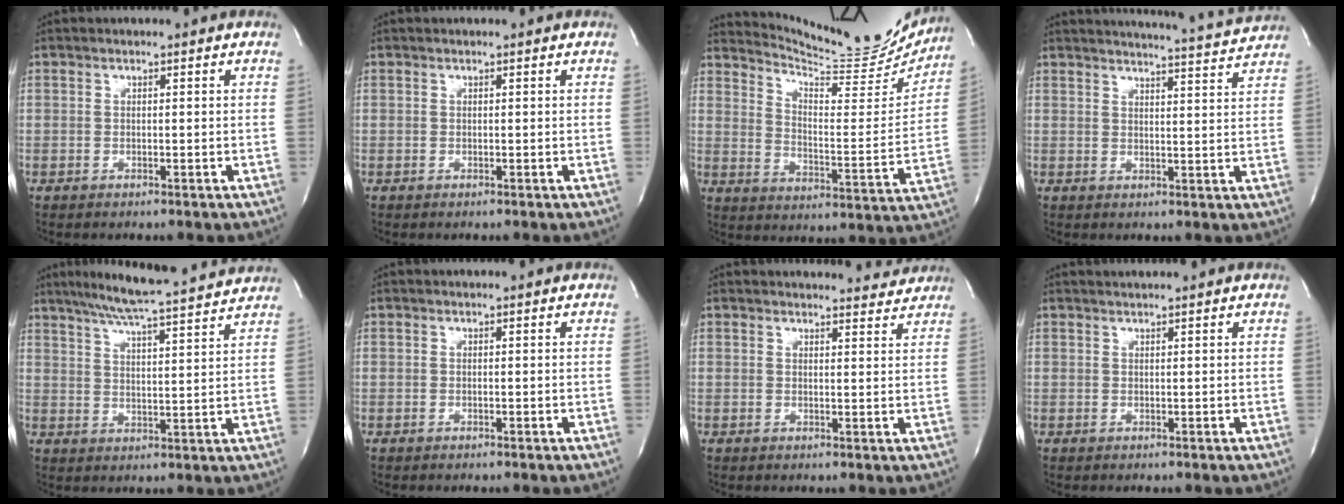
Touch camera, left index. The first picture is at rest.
{"total": 0.6, "force": [0.6, 0.1, 0.1], "torque": [-0.007, 0.005, 0.008]}
{"total": 16.7, "force": [16.4, 1.5, 3.1], "torque": [-0.055, -0.077, 0.215]}
{"total": 11.9, "force": [11.6, -1.2, 2.3], "torque": [-0.042, -0.038, 0.139]}
{"total": 17.0, "force": [15.2, 0.4, 7.6], "torque": [-0.132, 0.013, 0.212]}
{"total": 0.9, "force": [0.8, 0.1, 0.3], "torque": [-0.009, 0.008, 0.008]}
{"total": 7.9, "force": [7.8, 1.3, 0.5], "torque": [0.007, -0.009, 0.076]}
{"total": 2.7, "force": [2.6, -0.3, 0.7], "torque": [-0.010, 0.017, 0.041]}